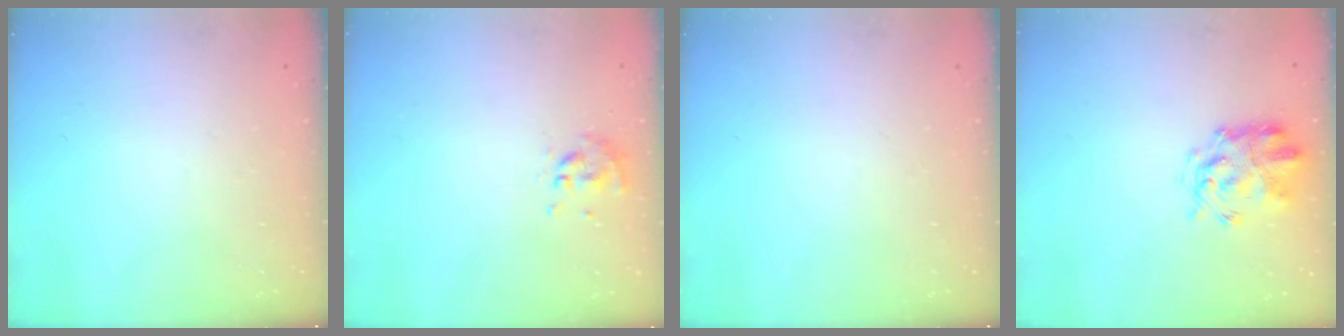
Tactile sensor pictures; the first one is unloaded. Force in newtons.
{"total": 0.0}
{"total": 0.0}
{"total": 3.7, "press": 3.5, "slide": 1.1}